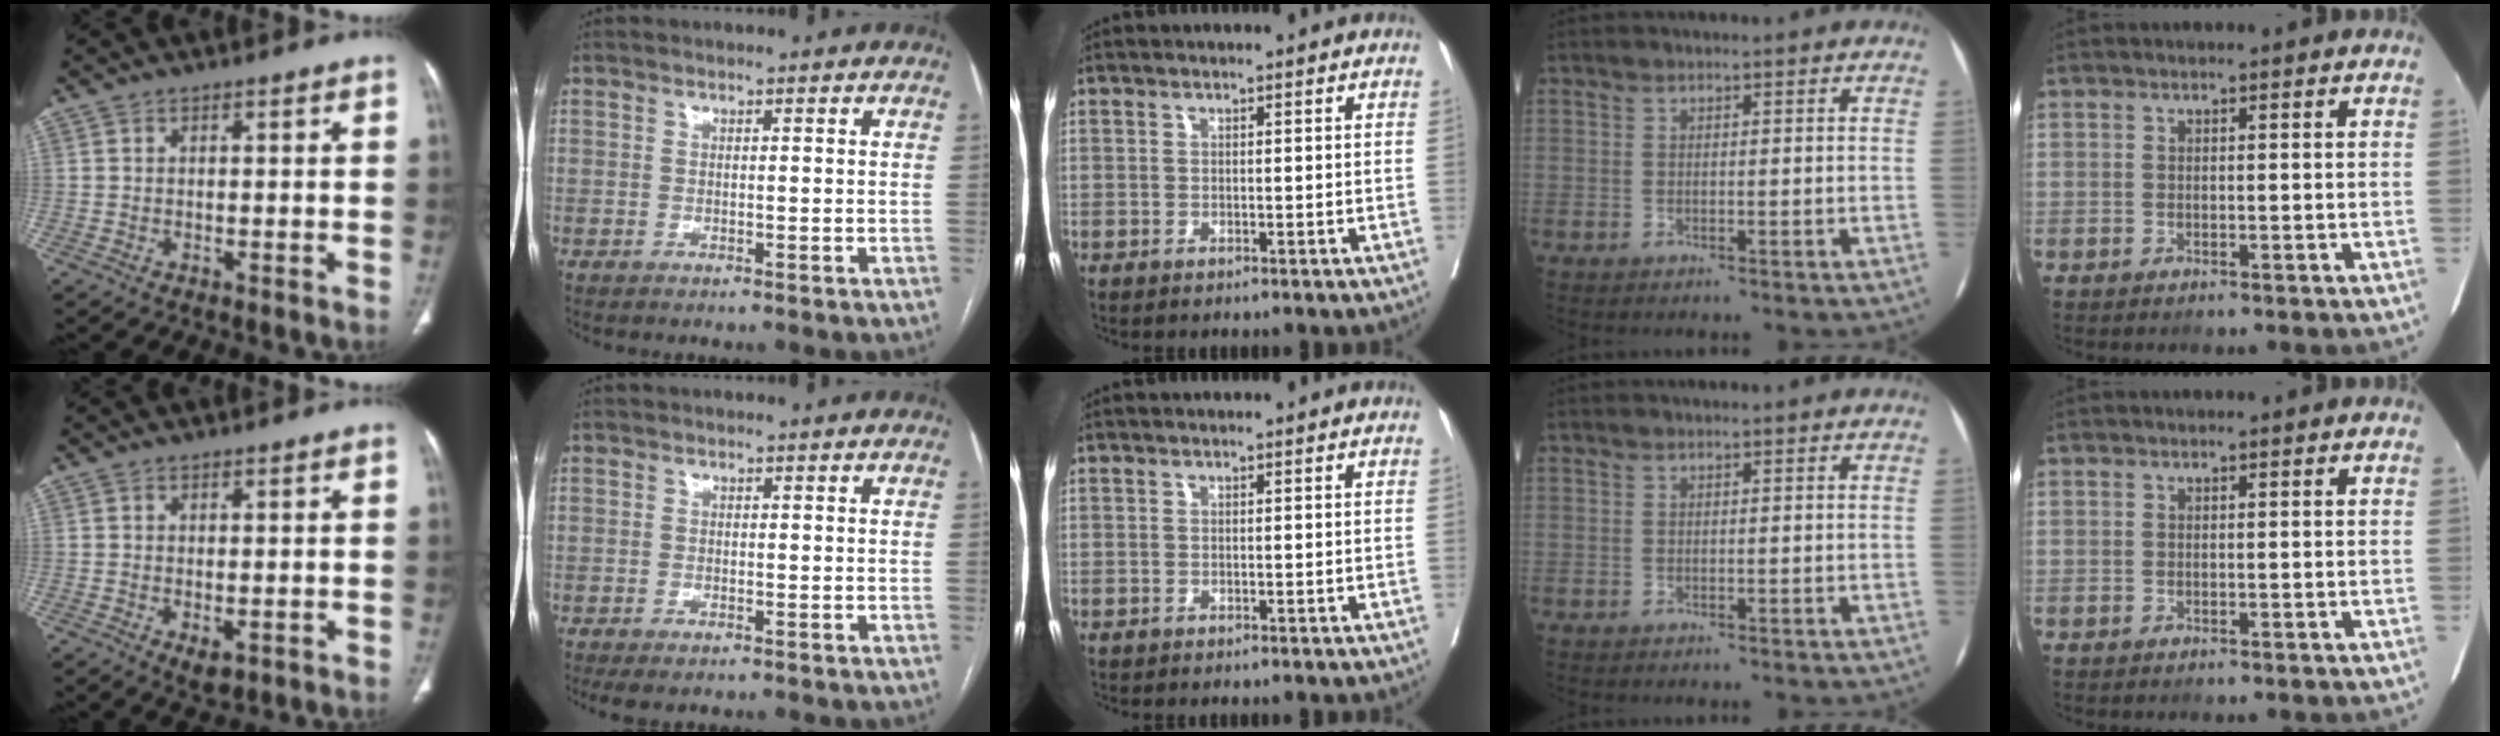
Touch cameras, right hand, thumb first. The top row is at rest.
{"thumb": {"total": 2.8, "force": [-0.8, 1.6, 2.2], "torque": [-0.030, -0.004, -0.005]}, "index": {"total": 2.3, "force": [-1.5, 0.9, 1.5], "torque": [-0.026, -0.003, -0.015]}}